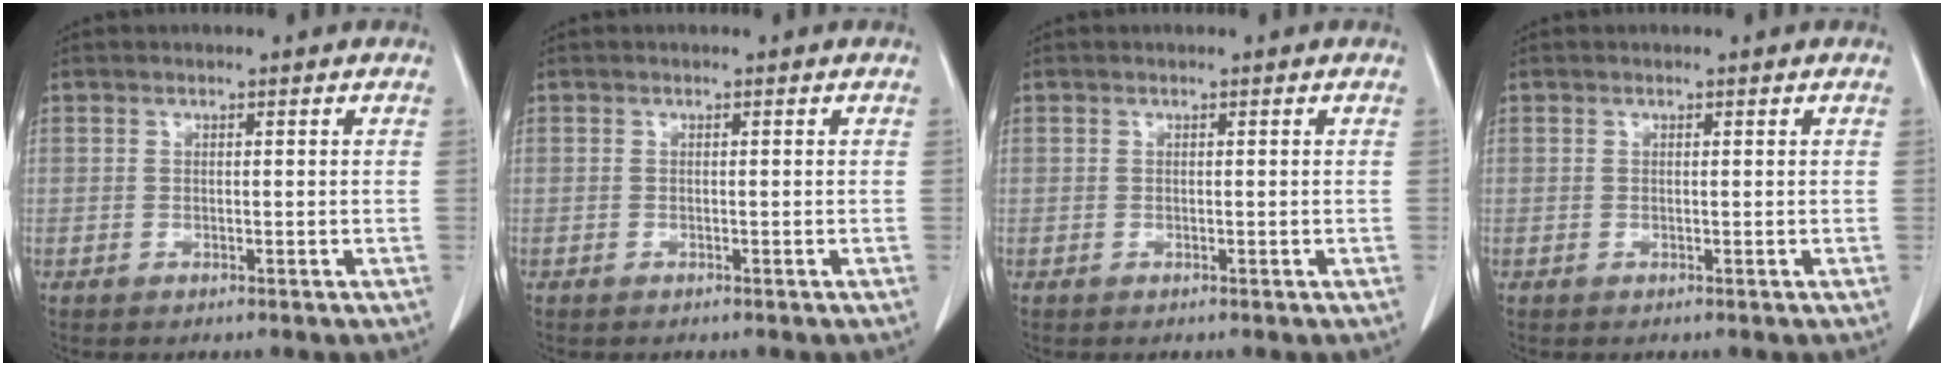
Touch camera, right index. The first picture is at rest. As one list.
[{"total": 0.0}, {"total": 0.0}, {"total": 0.0}]